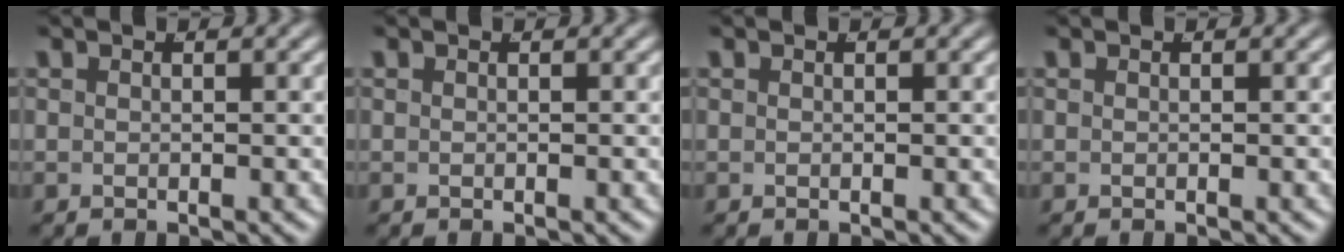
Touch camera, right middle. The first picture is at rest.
{"total": 0.0}
{"total": 0.0}
{"total": 0.0}